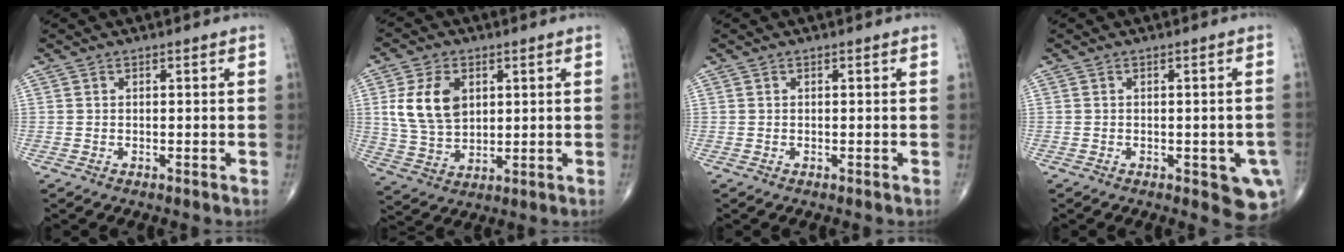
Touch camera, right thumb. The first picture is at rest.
{"total": 11.0, "force": [2.9, 7.3, 7.7], "torque": [-0.129, -0.009, 0.061]}
{"total": 0.0}
{"total": 6.6, "force": [-1.9, 2.7, 5.6], "torque": [-0.039, -0.003, -0.020]}